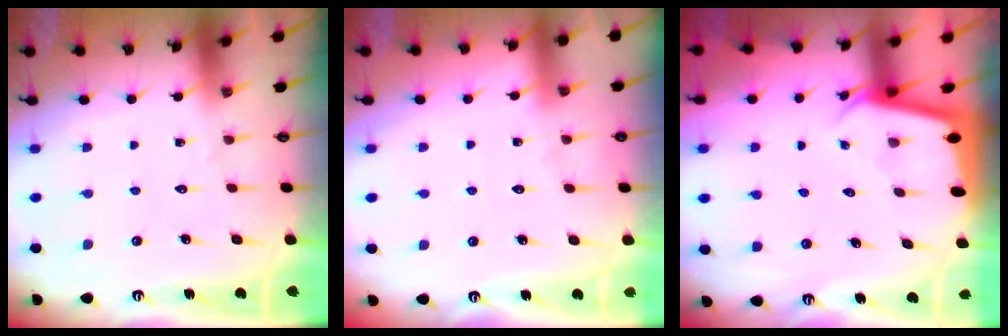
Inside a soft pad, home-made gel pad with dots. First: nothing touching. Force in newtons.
{"total": 3.8, "press": 3.8, "slide": 0.5}
{"total": 2.3, "press": 2.3, "slide": 0.1}